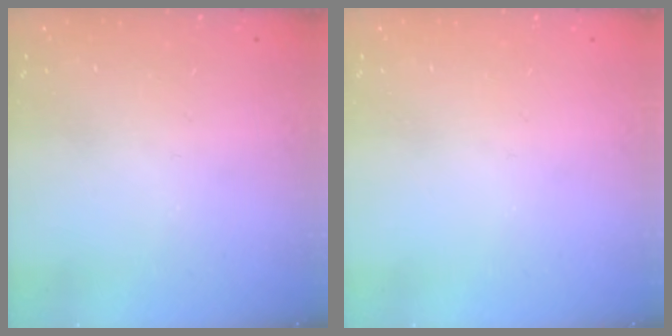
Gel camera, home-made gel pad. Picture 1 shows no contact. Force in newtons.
{"total": 0.0}